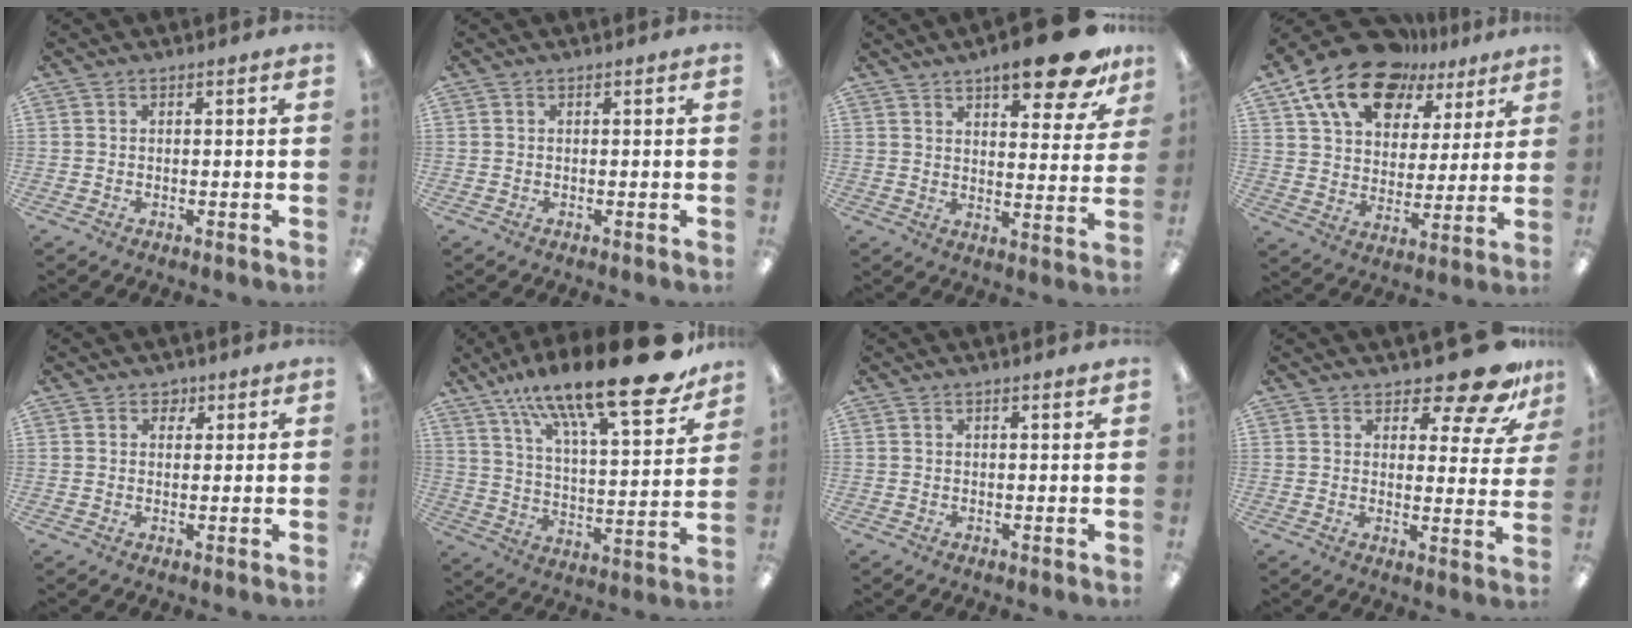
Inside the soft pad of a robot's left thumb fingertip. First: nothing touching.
{"total": 0.0}
{"total": 14.2, "force": [10.5, 3.5, 9.0], "torque": [-0.120, -0.065, 0.169]}
{"total": 17.8, "force": [11.9, 10.3, 8.3], "torque": [-0.153, -0.068, 0.215]}
{"total": 2.3, "force": [1.4, 1.8, 0.5], "torque": [0.003, -0.003, 0.023]}
{"total": 24.4, "force": [17.7, 6.5, 15.5], "torque": [-0.240, -0.117, 0.288]}
{"total": 0.9, "force": [0.7, 0.0, 0.5], "torque": [-0.010, -0.001, 0.013]}
{"total": 13.1, "force": [9.7, 4.5, 7.6], "torque": [-0.094, -0.072, 0.163]}